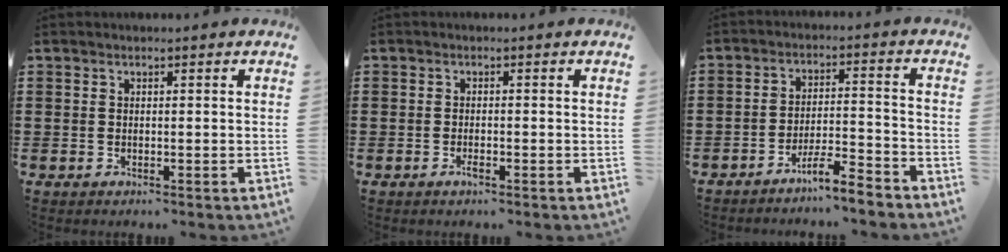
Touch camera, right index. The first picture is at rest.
{"total": 1.3, "force": [-0.7, 0.3, 1.1], "torque": [-0.021, -0.004, -0.012]}
{"total": 6.0, "force": [-5.3, 0.1, 2.7], "torque": [-0.054, -0.004, -0.101]}